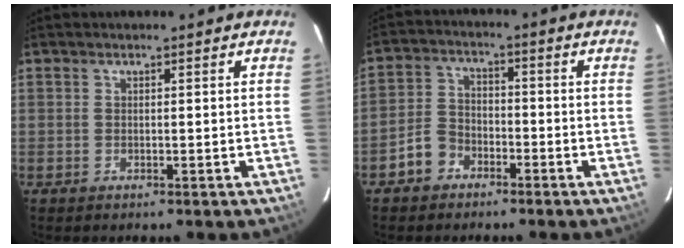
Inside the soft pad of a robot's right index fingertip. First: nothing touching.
{"total": 5.7, "force": [-3.7, 4.0, 1.8], "torque": [-0.045, 0.021, -0.066]}